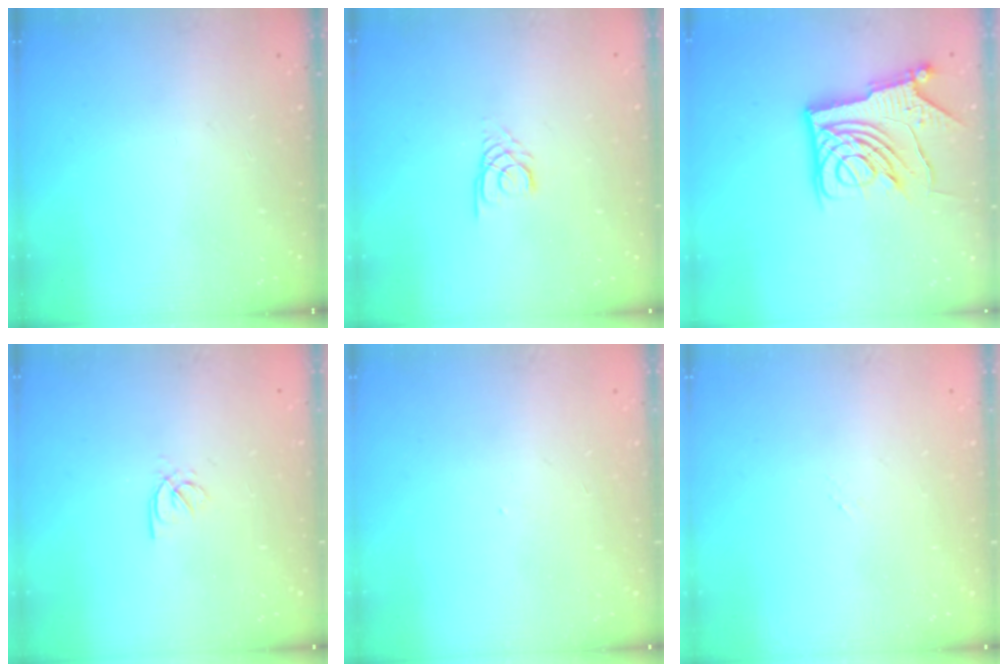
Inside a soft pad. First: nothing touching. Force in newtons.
{"total": 2.2, "press": 2.2, "slide": 0.2}
{"total": 13.0, "press": 12.9, "slide": 1.7}
{"total": 2.3, "press": 2.3, "slide": 0.4}
{"total": 0.9, "press": 0.8, "slide": 0.4}
{"total": 1.3, "press": 1.2, "slide": 0.3}